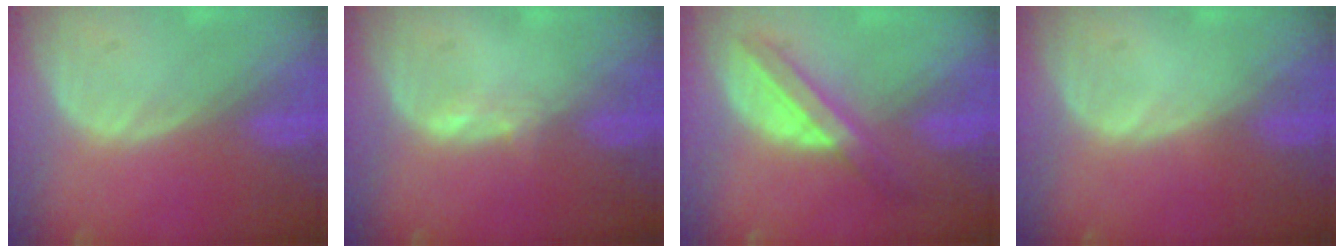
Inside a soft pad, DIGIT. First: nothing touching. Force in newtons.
{"total": 1.3, "press": 1.2, "slide": 0.5}
{"total": 5.7, "press": 5.6, "slide": 1.4}
{"total": 0.5, "press": 0.1, "slide": 0.5}